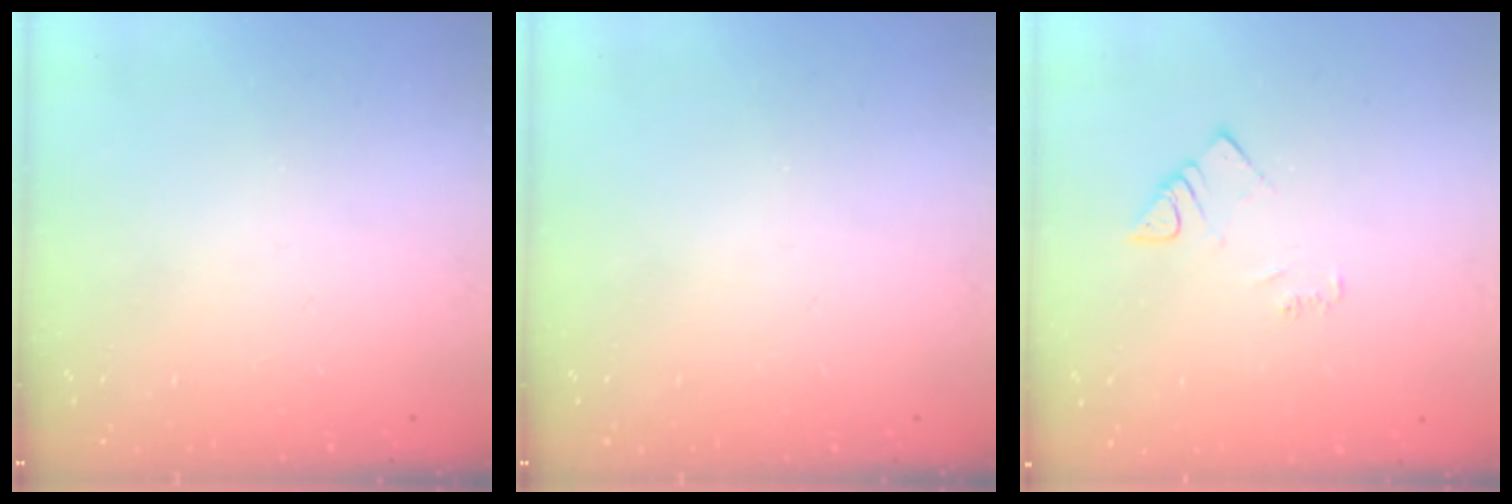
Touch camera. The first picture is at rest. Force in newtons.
{"total": 0.0}
{"total": 4.5, "press": 4.5, "slide": 0.5}